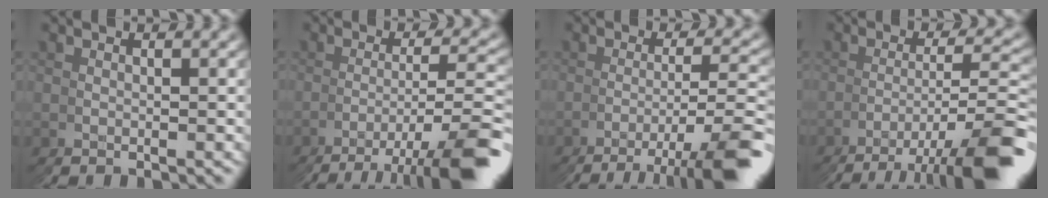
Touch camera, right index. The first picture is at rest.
{"total": 8.2, "force": [-5.5, -0.1, 6.1], "torque": [-0.077, 0.002, -0.082]}
{"total": 7.7, "force": [-5.3, -0.6, 5.6], "torque": [-0.068, 0.005, -0.081]}
{"total": 8.8, "force": [-5.5, 0.4, 6.8], "torque": [-0.088, 0.002, -0.081]}